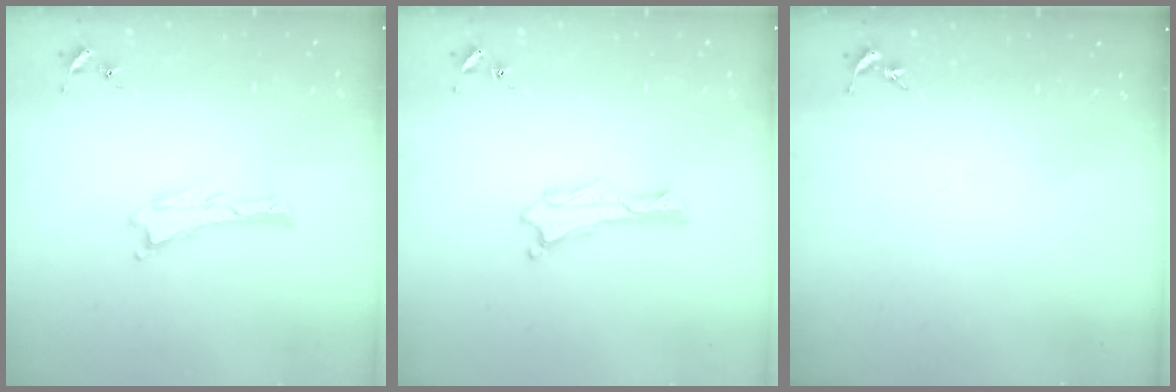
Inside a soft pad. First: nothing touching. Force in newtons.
{"total": 0.8, "press": 0.7, "slide": 0.2}
{"total": 0.0}